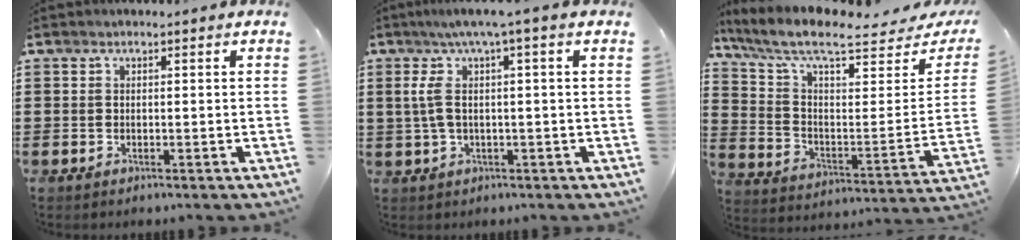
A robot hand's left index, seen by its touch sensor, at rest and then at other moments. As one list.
[{"total": 5.5, "force": [0.7, 0.5, 5.5], "torque": [-0.130, -0.009, 0.001]}, {"total": 9.1, "force": [7.1, 1.3, 5.5], "torque": [-0.136, -0.052, 0.120]}]